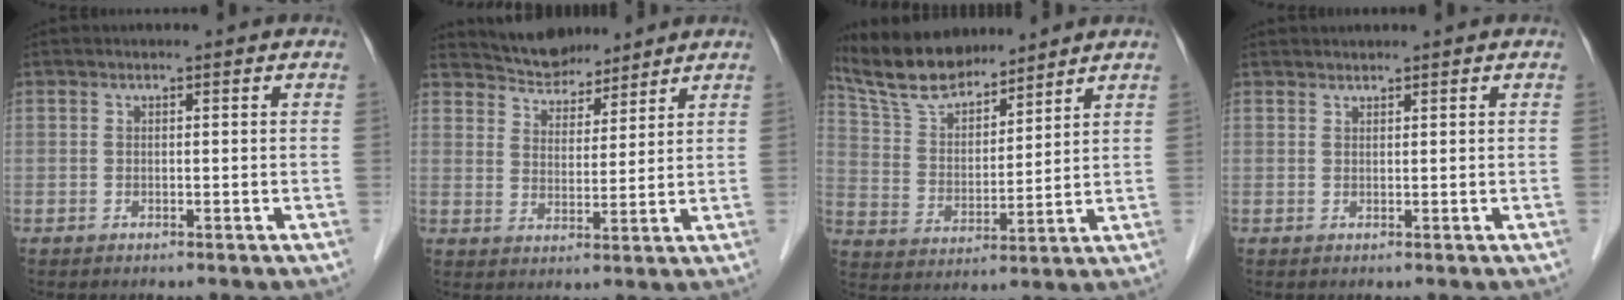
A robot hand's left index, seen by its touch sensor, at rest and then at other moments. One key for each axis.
{"total": 6.7, "fx": 6.3, "fy": 2.1, "fz": 0.8, "tx": -0.018, "ty": 0.016, "tz": 0.115}
{"total": 11.4, "fx": 10.5, "fy": 2.7, "fz": 3.4, "tx": -0.077, "ty": 0.021, "tz": 0.202}
{"total": 0.6, "fx": 0.6, "fy": 0.0, "fz": -0.1, "tx": -0.003, "ty": 0.006, "tz": 0.011}